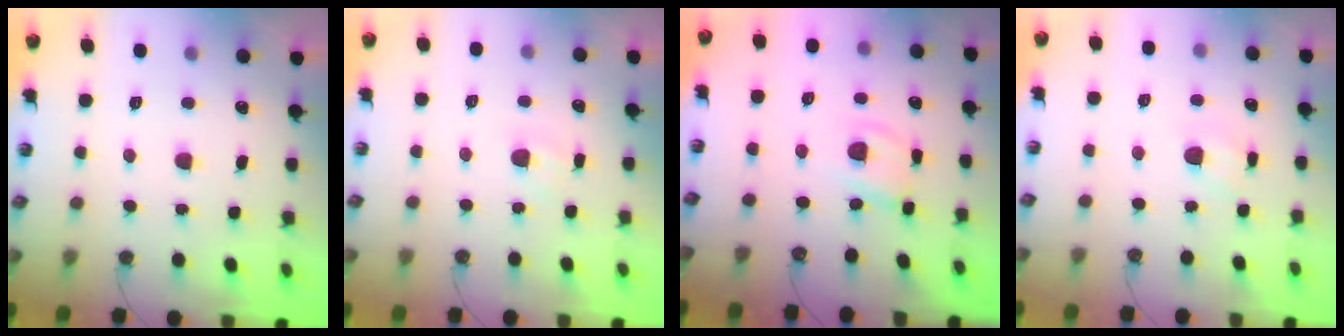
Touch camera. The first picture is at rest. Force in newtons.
{"total": 4.0, "press": 4.0, "slide": 0.6}
{"total": 2.5, "press": 2.5, "slide": 0.1}
{"total": 1.9, "press": 1.9, "slide": 0.2}